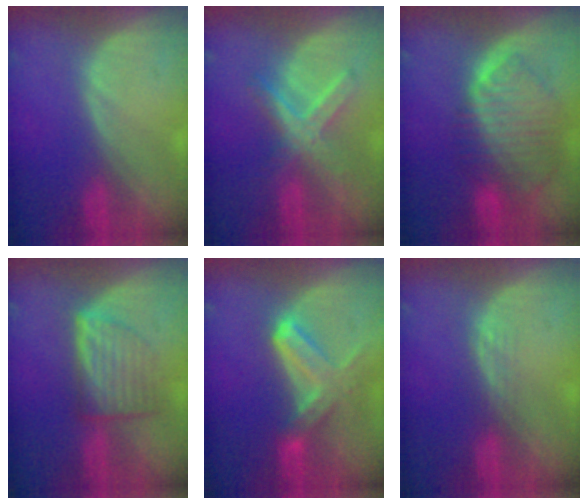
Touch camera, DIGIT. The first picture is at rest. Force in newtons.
{"total": 7.0, "press": 6.2, "slide": 3.2}
{"total": 9.9, "press": 8.4, "slide": 5.2}
{"total": 6.6, "press": 6.1, "slide": 2.5}
{"total": 6.7, "press": 6.6, "slide": 1.3}
{"total": 1.5, "press": 1.5, "slide": 0.3}